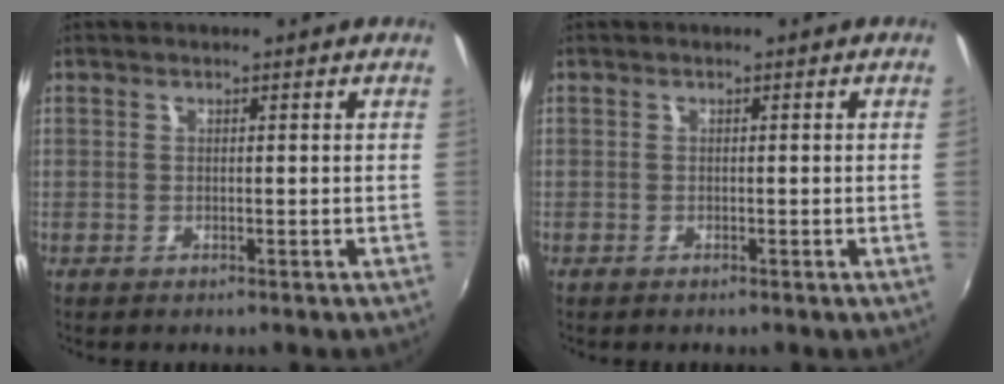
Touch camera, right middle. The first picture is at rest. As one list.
[{"total": 0.9, "force": [0.0, -0.5, 0.7], "torque": [-0.004, -0.008, 0.001]}]